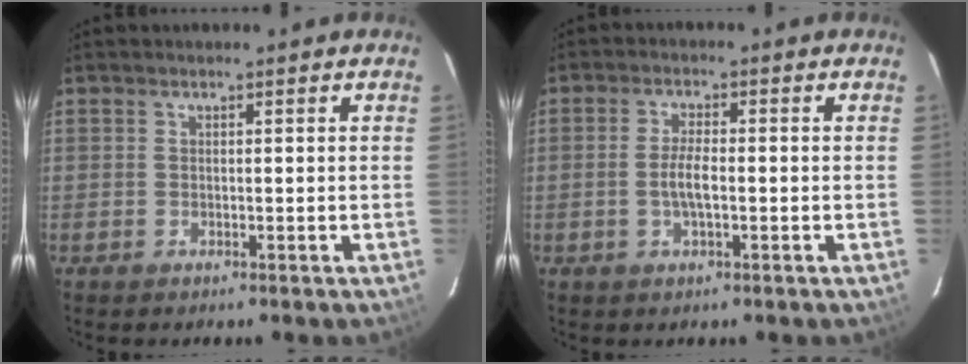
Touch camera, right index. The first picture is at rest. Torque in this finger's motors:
{"motor_torque": [0.47, -0.17, 0.39, 0.08]}